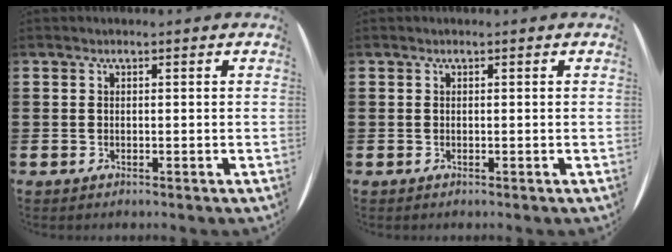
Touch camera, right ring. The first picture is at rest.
{"total": 0.0}